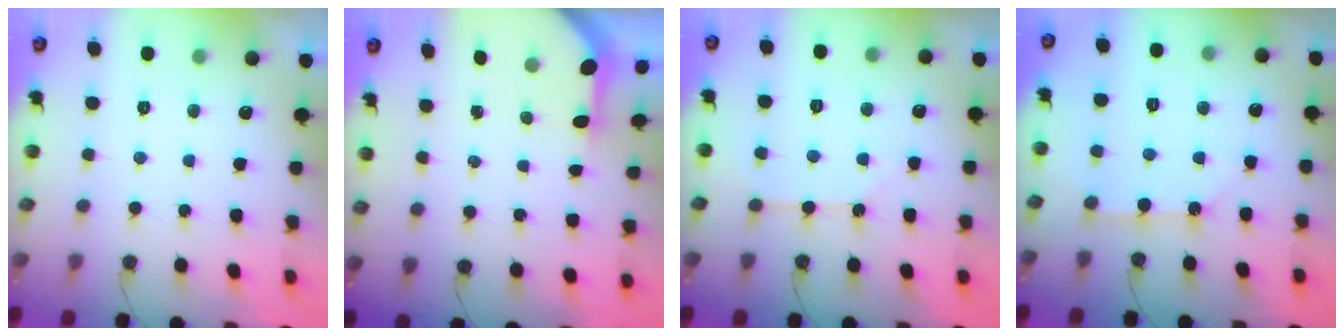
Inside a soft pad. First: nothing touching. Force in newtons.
{"total": 2.9, "press": 2.9, "slide": 0.2}
{"total": 2.1, "press": 2.1, "slide": 0.3}
{"total": 2.6, "press": 2.6, "slide": 0.3}